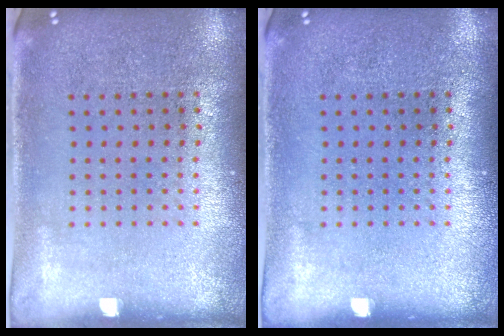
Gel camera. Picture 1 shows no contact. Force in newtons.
{"total": 0.0}